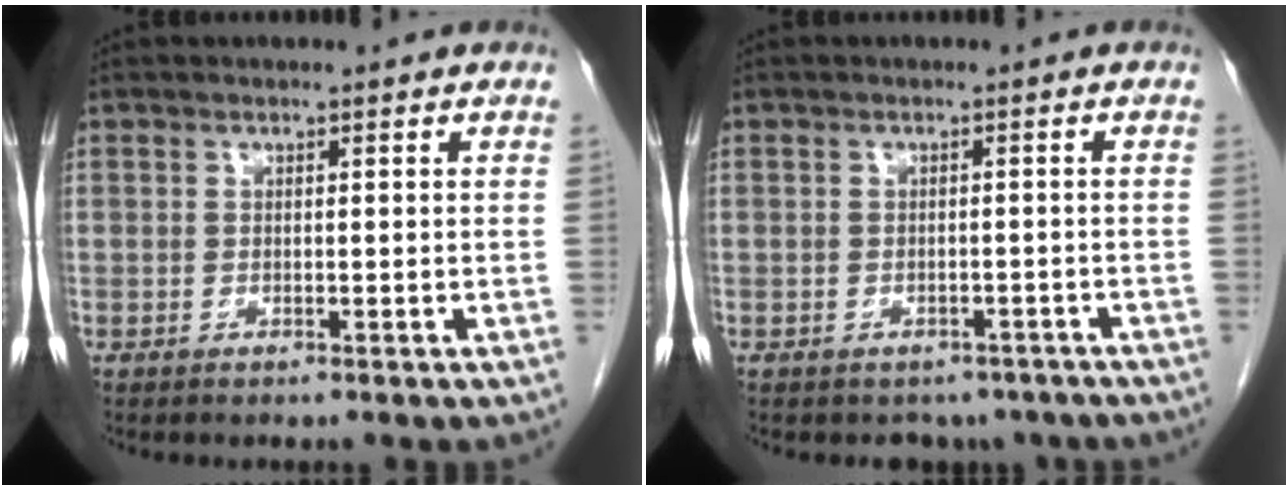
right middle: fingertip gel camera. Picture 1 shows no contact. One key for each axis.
{"total": 4.6, "fx": -3.8, "fy": 2.6, "fz": 0.3, "tx": 0.008, "ty": 0.007, "tz": -0.043}